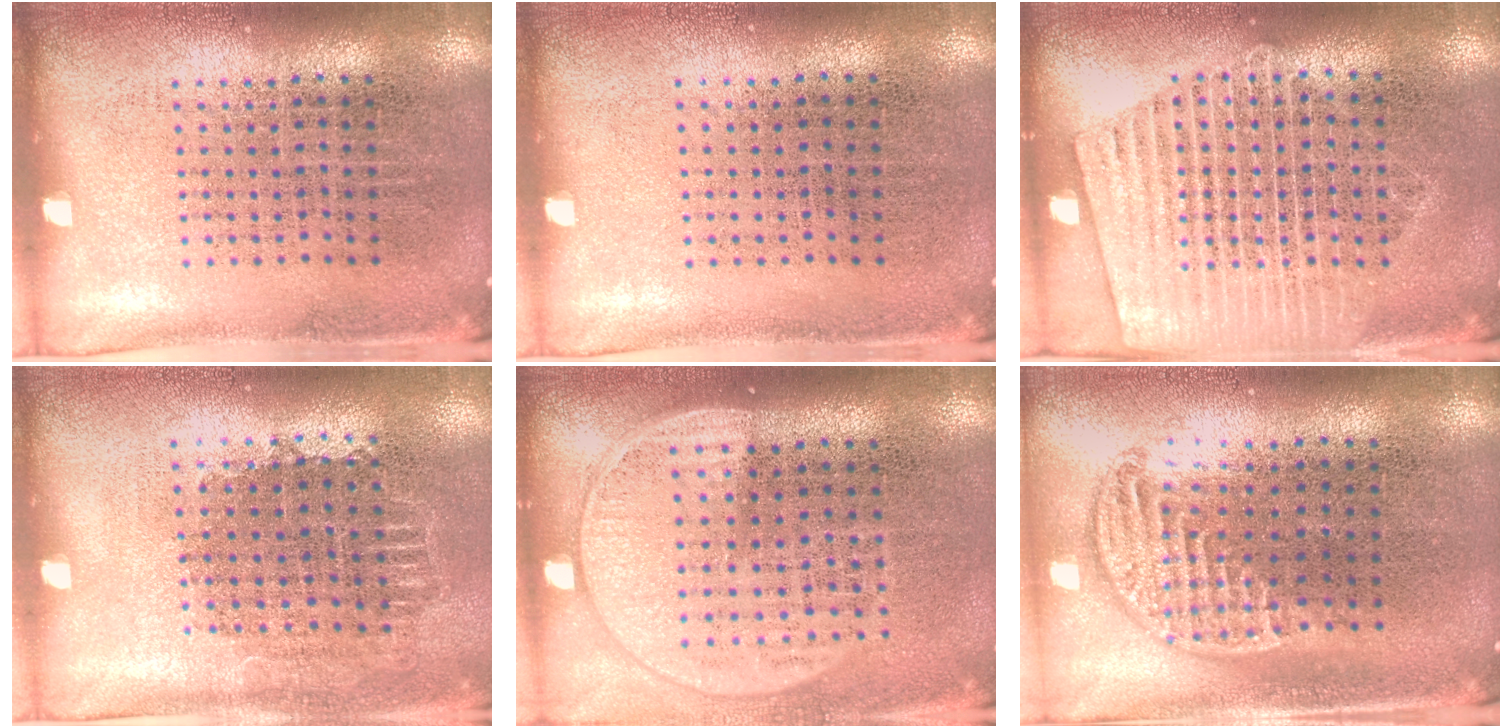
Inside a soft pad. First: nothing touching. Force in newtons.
{"total": 0.0}
{"total": 1.9, "press": 1.9, "slide": 0.3}
{"total": 0.8, "press": 0.7, "slide": 0.3}
{"total": 1.5, "press": 1.3, "slide": 0.8}
{"total": 1.2, "press": 1.1, "slide": 0.5}